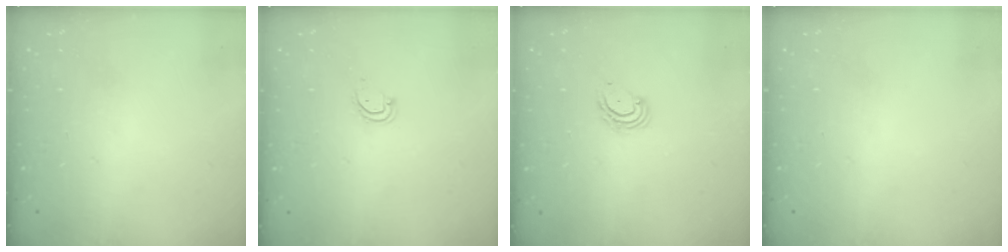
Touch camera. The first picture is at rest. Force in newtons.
{"total": 3.9, "press": 3.9, "slide": 0.3}
{"total": 5.0, "press": 5.0, "slide": 0.4}
{"total": 0.0}